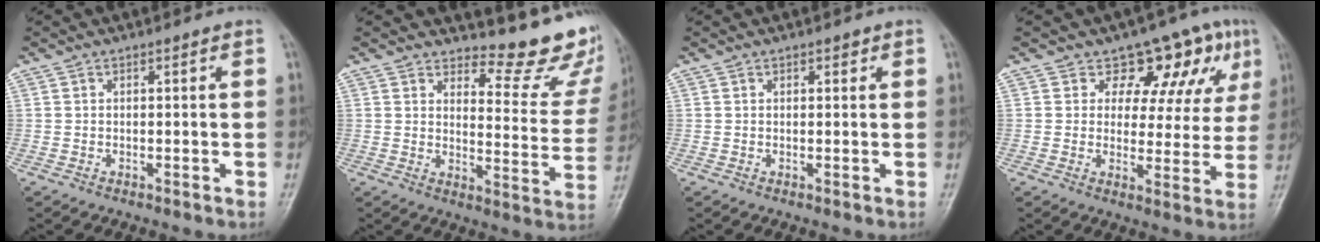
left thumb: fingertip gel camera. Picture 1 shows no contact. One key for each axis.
{"total": 15.4, "fx": 13.3, "fy": 5.0, "fz": 5.9, "tx": -0.024, "ty": -0.131, "tz": 0.145}
{"total": 0.9, "fx": 0.5, "fy": 0.5, "fz": 0.5, "tx": 0.000, "ty": -0.001, "tz": 0.005}
{"total": 11.7, "fx": 6.8, "fy": 7.1, "fz": 6.3, "tx": -0.024, "ty": -0.026, "tz": 0.081}